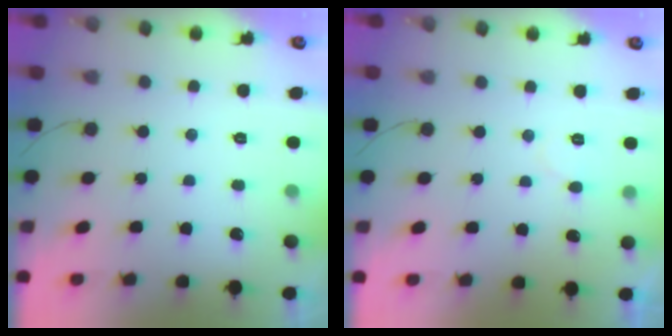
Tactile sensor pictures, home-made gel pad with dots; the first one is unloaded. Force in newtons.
{"total": 4.0, "press": 4.0, "slide": 0.4}